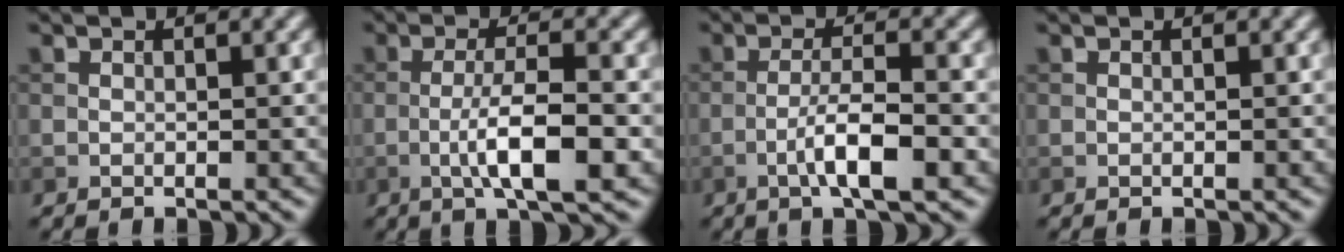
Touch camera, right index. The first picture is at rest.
{"total": 5.6, "force": [-1.6, 1.2, 5.2], "torque": [-0.092, 0.004, -0.032]}
{"total": 4.7, "force": [-1.9, 0.9, 4.2], "torque": [-0.076, 0.005, -0.036]}
{"total": 0.0}